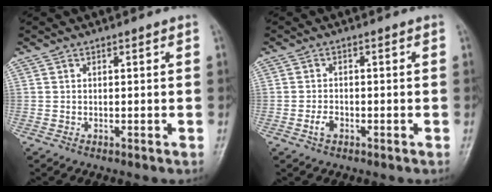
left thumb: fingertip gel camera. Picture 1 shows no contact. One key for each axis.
{"total": 2.5, "fx": -1.2, "fy": 1.5, "fz": 1.6, "tx": -0.030, "ty": 0.010, "tz": -0.022}